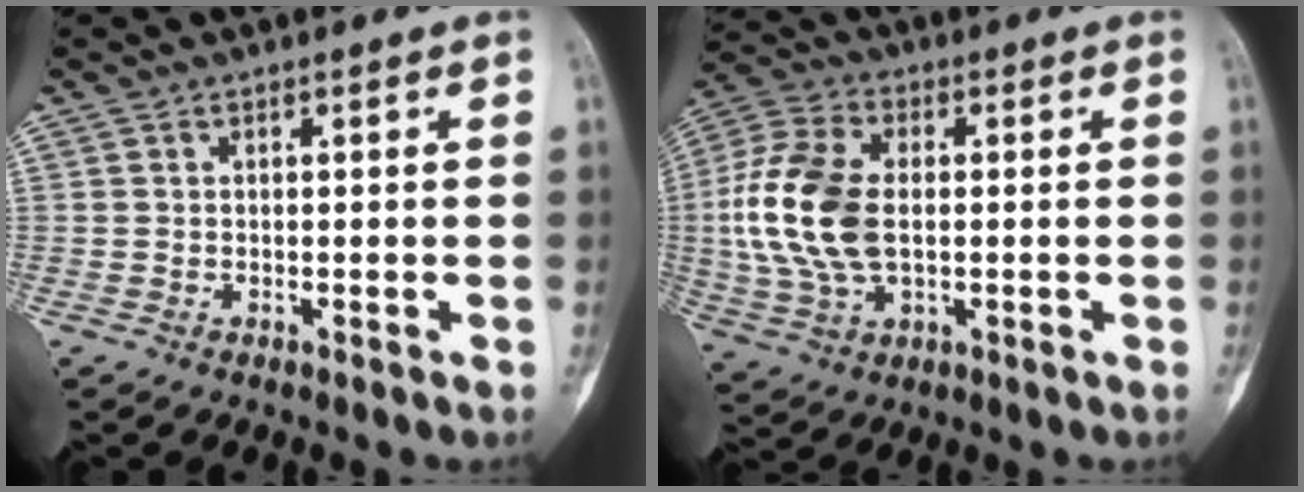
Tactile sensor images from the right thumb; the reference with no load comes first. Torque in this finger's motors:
{"motor_torque": [1.92, 1.34, 1.28, -1.06, 0.32]}